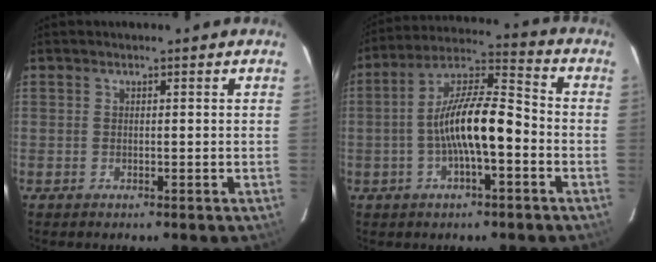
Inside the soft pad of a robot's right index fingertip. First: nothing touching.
{"total": 12.5, "force": [-3.1, 3.3, 11.6], "torque": [-0.218, 0.015, -0.058]}